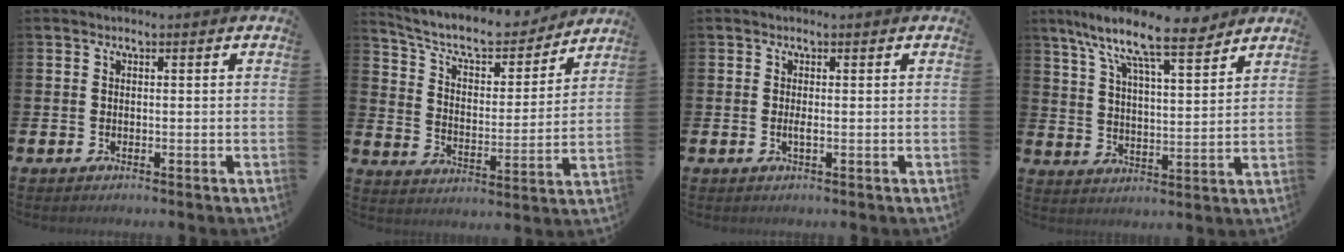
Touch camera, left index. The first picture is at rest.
{"total": 8.4, "force": [7.5, 2.5, 2.7], "torque": [-0.076, -0.057, 0.126]}
{"total": 0.7, "force": [-0.1, 0.1, 0.7], "torque": [-0.017, 0.000, -0.001]}
{"total": 10.9, "force": [9.1, 2.0, 5.6], "torque": [-0.126, -0.050, 0.156]}